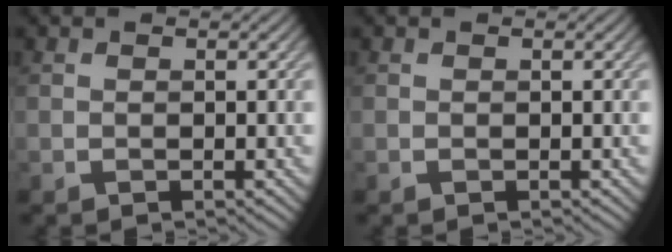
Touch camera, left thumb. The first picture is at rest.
{"total": 0.0}